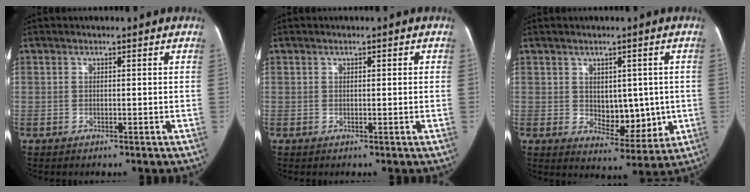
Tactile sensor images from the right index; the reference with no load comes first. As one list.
[{"total": 0.5, "force": [0.2, 0.2, 0.4], "torque": [-0.004, 0.003, 0.002]}, {"total": 7.2, "force": [0.2, 4.2, 5.8], "torque": [-0.068, -0.004, 0.020]}]